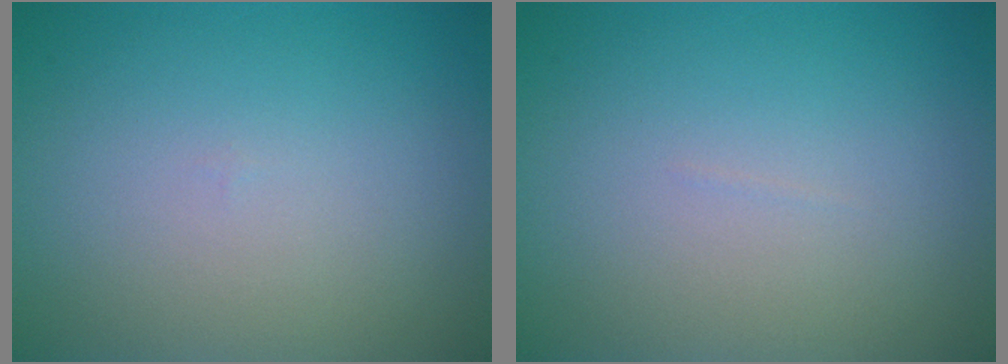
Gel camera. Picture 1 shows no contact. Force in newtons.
{"total": 0.0}